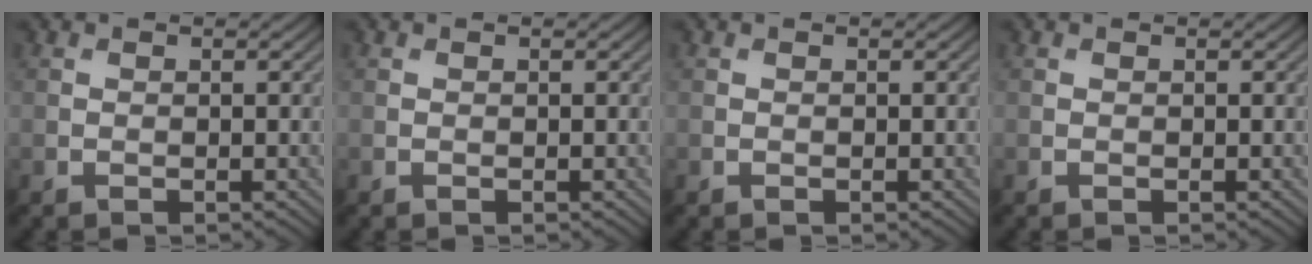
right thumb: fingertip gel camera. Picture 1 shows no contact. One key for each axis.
{"total": 0.0}
{"total": 0.0}
{"total": 0.0}